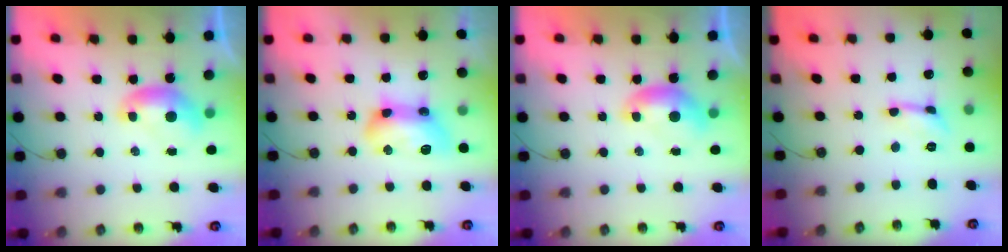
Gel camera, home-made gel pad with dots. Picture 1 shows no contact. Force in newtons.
{"total": 12.4, "press": 12.4, "slide": 0.5}
{"total": 0.0}
{"total": 0.0}